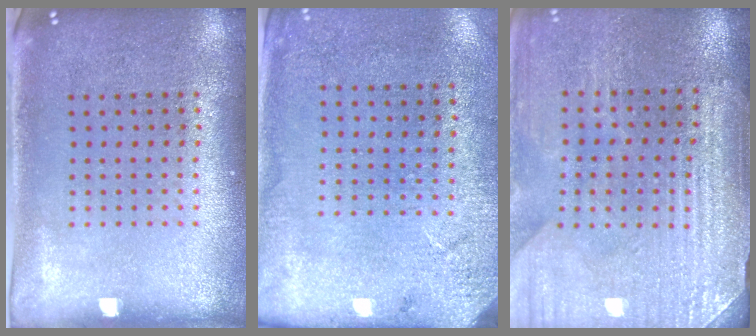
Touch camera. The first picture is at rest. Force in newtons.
{"total": 2.6, "press": 2.3, "slide": 1.2}
{"total": 3.4, "press": 3.4, "slide": 0.3}